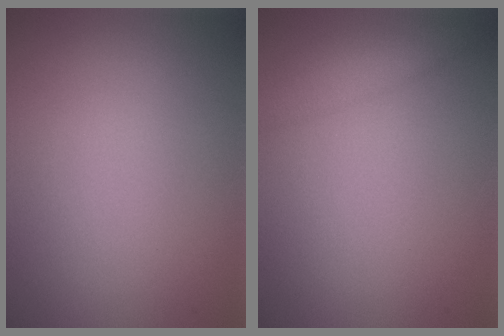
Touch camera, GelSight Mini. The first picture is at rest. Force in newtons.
{"total": 2.0, "press": 2.0, "slide": 0.0}